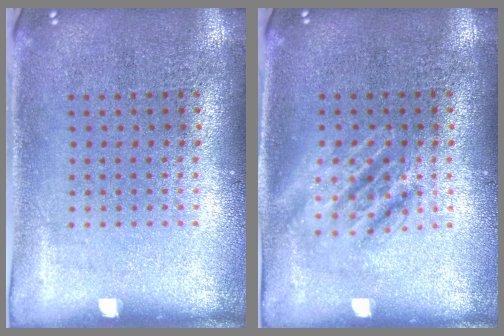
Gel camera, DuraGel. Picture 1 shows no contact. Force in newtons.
{"total": 1.3, "press": 1.3, "slide": 0.1}